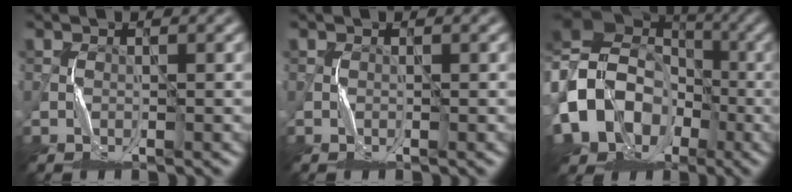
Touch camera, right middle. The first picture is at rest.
{"total": 0.0}
{"total": 13.5, "force": [-4.0, 11.0, 6.8], "torque": [-0.144, 0.000, -0.092]}